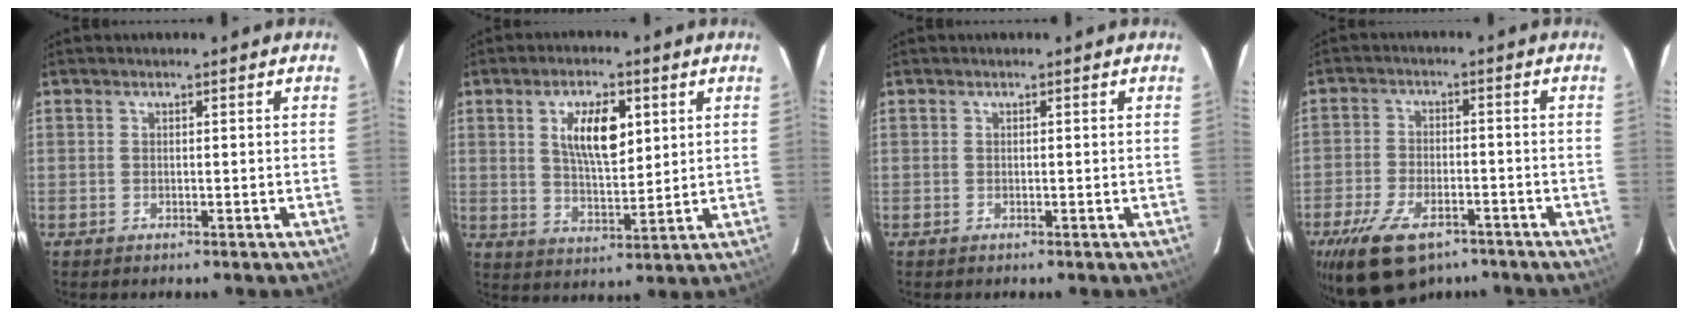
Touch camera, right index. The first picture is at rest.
{"total": 9.6, "force": [3.3, 4.1, 8.0], "torque": [-0.140, 0.005, 0.063]}
{"total": 0.0}
{"total": 14.6, "force": [-9.6, 7.2, 8.3], "torque": [-0.187, -0.020, -0.162]}